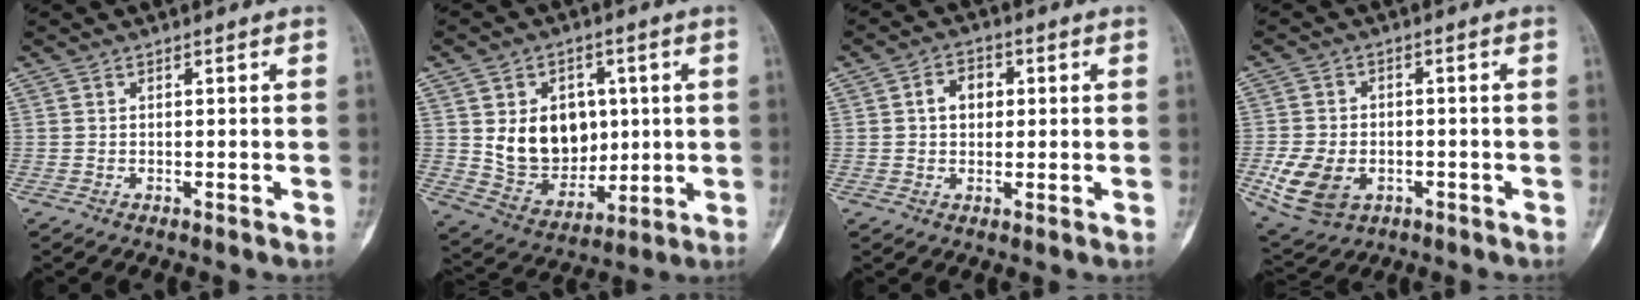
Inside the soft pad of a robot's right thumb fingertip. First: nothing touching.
{"total": 14.1, "force": [2.1, 11.0, 8.6], "torque": [-0.089, -0.015, 0.057]}
{"total": 5.1, "force": [0.9, 3.8, 3.2], "torque": [-0.035, 0.010, 0.011]}
{"total": 10.3, "force": [-3.1, 7.3, 6.5], "torque": [-0.122, 0.007, -0.046]}